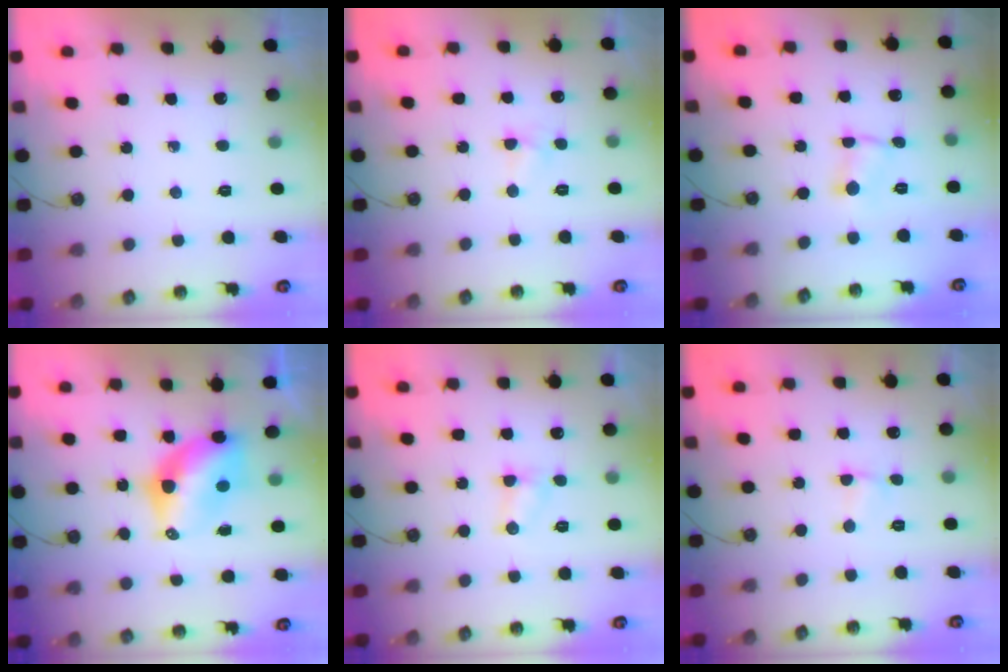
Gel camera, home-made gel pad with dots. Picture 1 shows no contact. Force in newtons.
{"total": 3.8, "press": 3.8, "slide": 0.6}
{"total": 1.9, "press": 1.9, "slide": 0.2}
{"total": 7.7, "press": 7.7, "slide": 0.6}
{"total": 3.6, "press": 3.6, "slide": 0.4}
{"total": 1.1, "press": 1.0, "slide": 0.3}